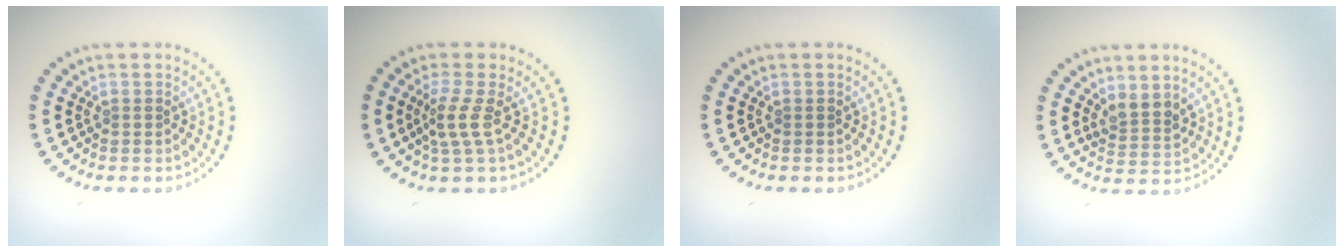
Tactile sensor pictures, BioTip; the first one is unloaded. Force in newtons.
{"total": 2.3, "press": 1.6, "slide": 1.7}
{"total": 0.0}
{"total": 2.2, "press": 1.9, "slide": 1.2}